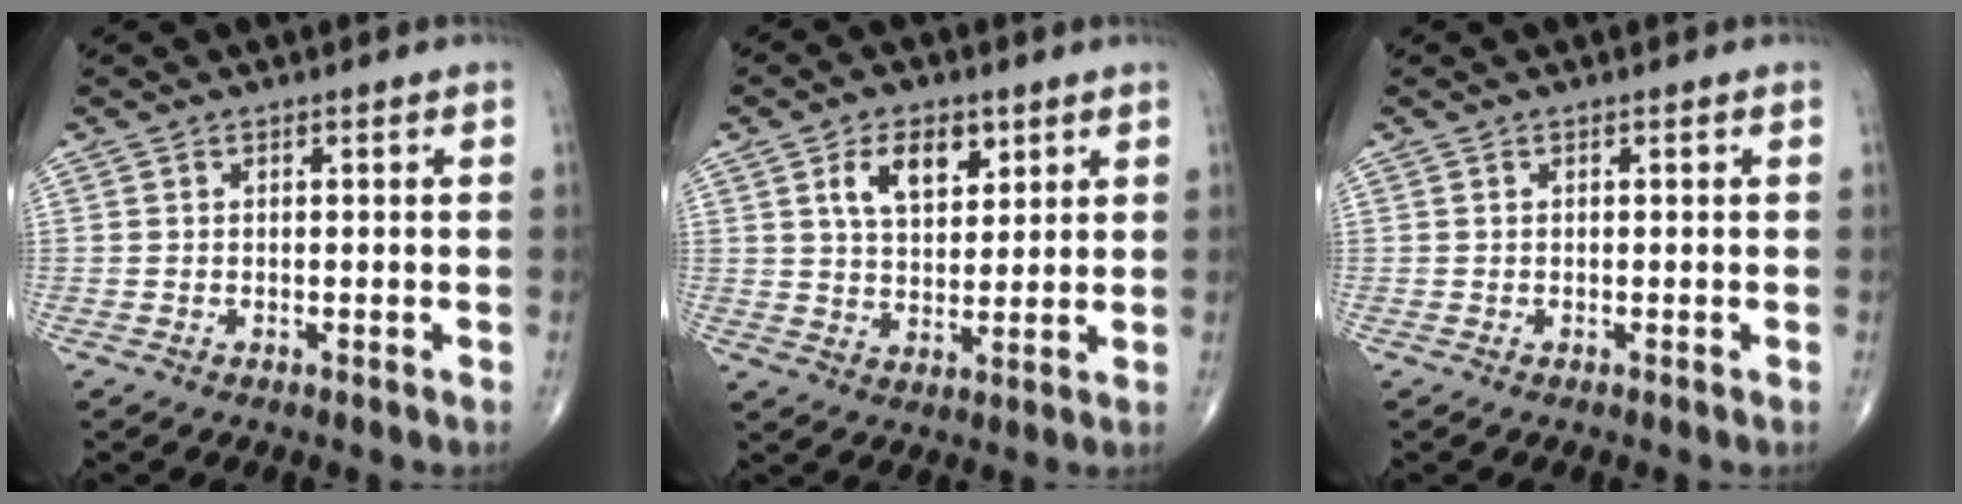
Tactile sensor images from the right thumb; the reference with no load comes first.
{"total": 8.5, "force": [3.9, 4.9, 5.8], "torque": [-0.076, -0.018, 0.069]}
{"total": 0.0}